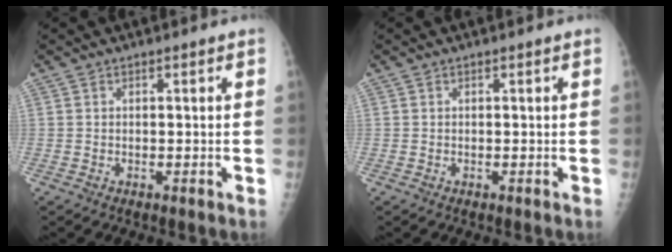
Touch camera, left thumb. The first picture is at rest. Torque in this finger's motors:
{"motor_torque": [-0.22, 0.16, -0.14, -0.02, 0.00]}